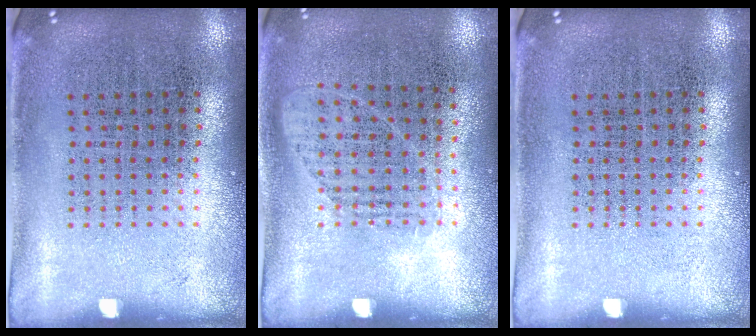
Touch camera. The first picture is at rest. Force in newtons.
{"total": 0.9, "press": 0.8, "slide": 0.5}
{"total": 0.0}